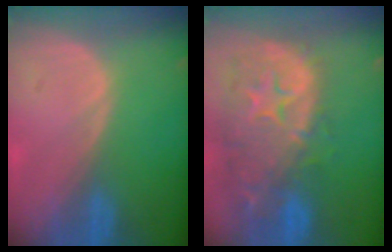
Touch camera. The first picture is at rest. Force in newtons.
{"total": 14.1, "press": 11.4, "slide": 8.3}